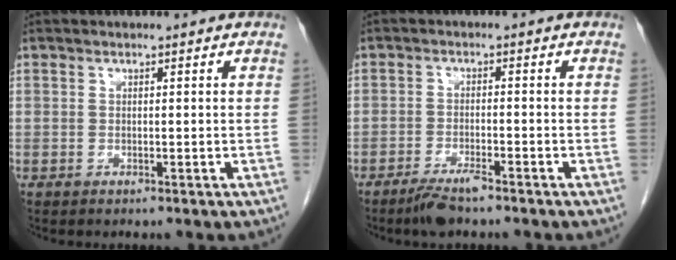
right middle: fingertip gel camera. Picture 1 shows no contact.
{"total": 4.0, "force": [-3.1, 0.3, 2.5], "torque": [-0.051, -0.007, -0.057]}